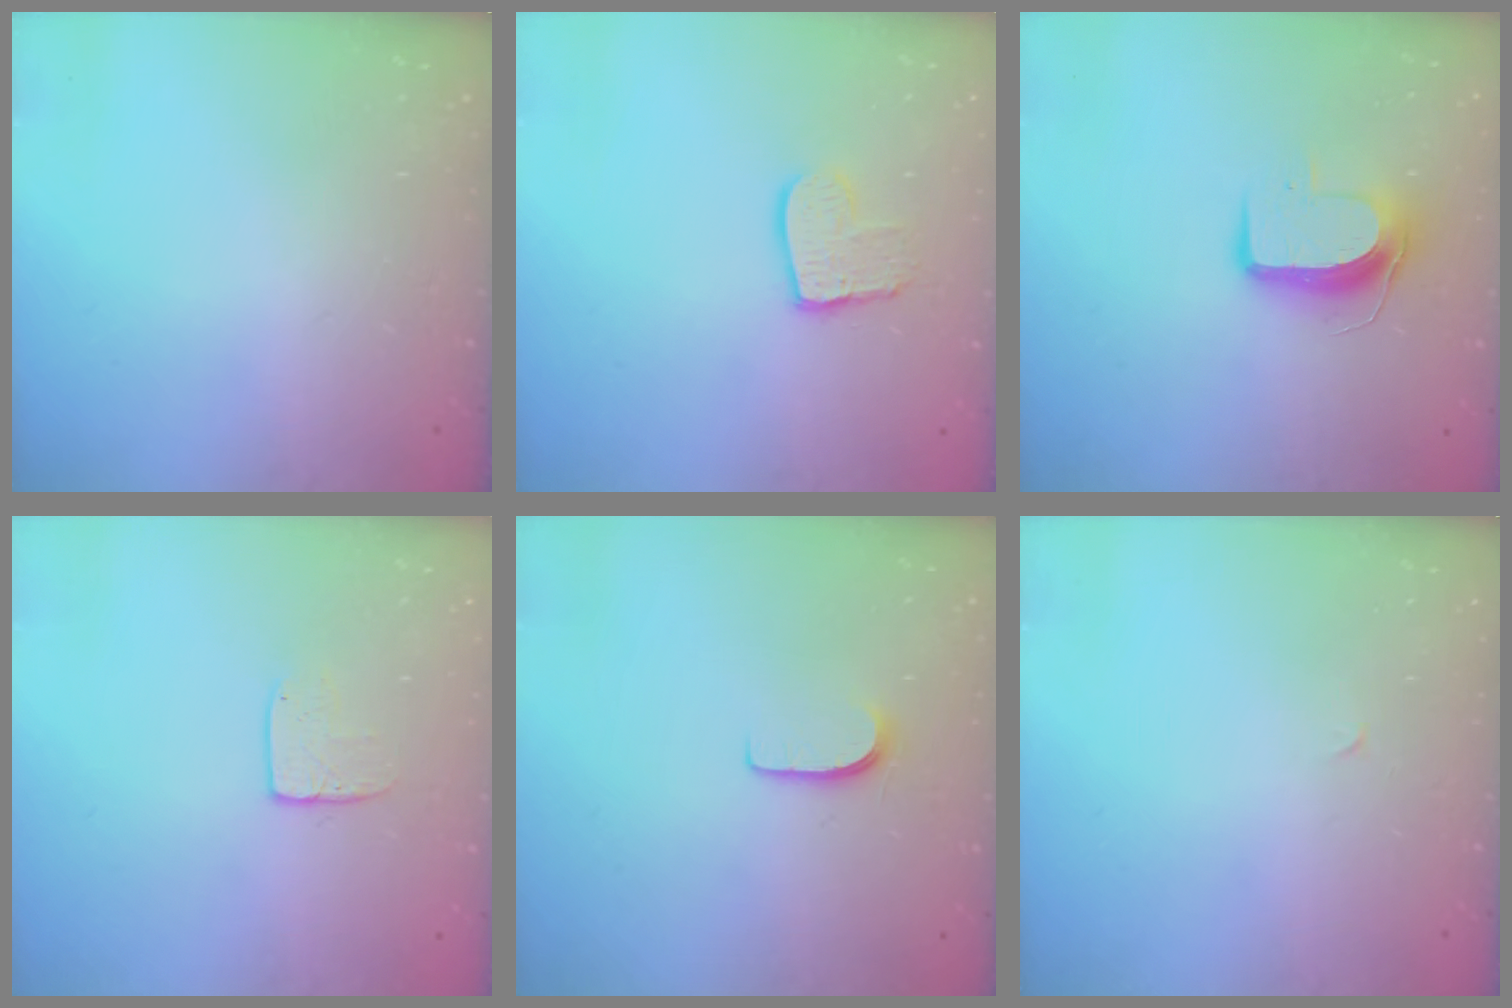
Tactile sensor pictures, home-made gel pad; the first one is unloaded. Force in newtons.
{"total": 9.5, "press": 9.5, "slide": 0.7}
{"total": 9.4, "press": 9.3, "slide": 0.9}
{"total": 6.5, "press": 6.5, "slide": 0.4}
{"total": 5.4, "press": 5.3, "slide": 0.5}
{"total": 0.0}